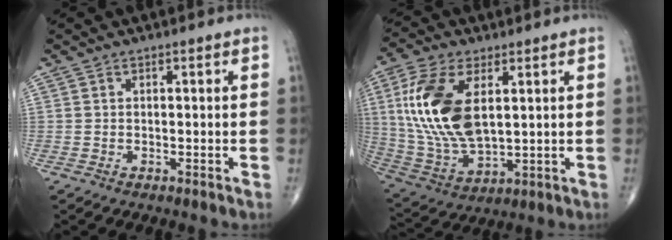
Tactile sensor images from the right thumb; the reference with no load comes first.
{"total": 18.1, "force": [4.1, 9.4, 14.8], "torque": [-0.309, -0.016, 0.086]}